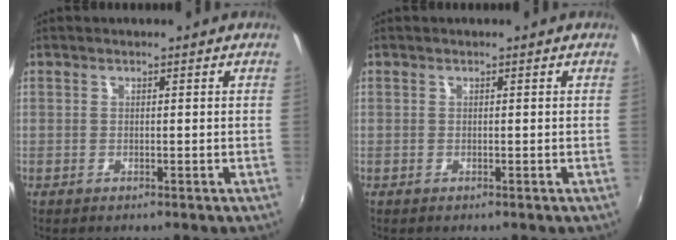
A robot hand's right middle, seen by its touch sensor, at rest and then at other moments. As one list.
[{"total": 0.0}]